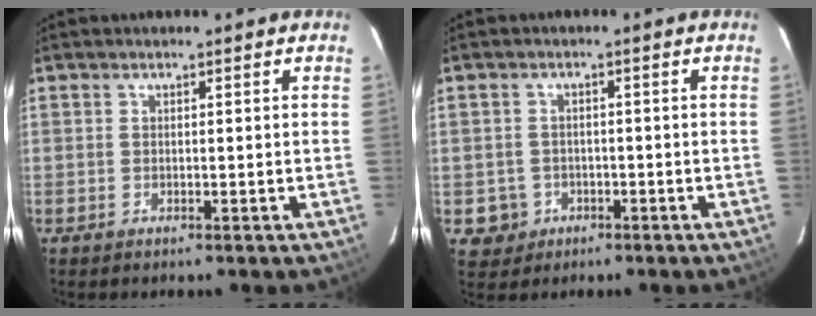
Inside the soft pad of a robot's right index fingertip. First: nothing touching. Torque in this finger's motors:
{"motor_torque": [-0.44, 0.28, -0.96, -0.21]}